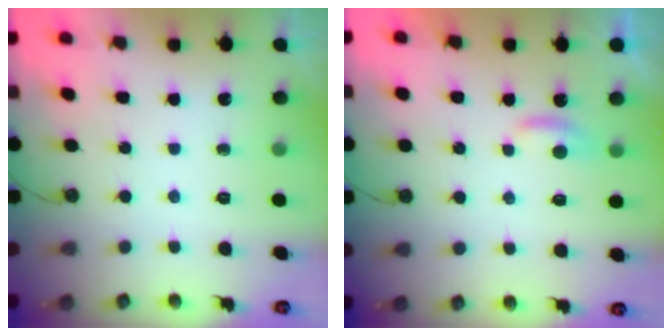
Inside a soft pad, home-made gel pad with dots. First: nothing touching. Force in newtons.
{"total": 2.3, "press": 2.3, "slide": 0.4}